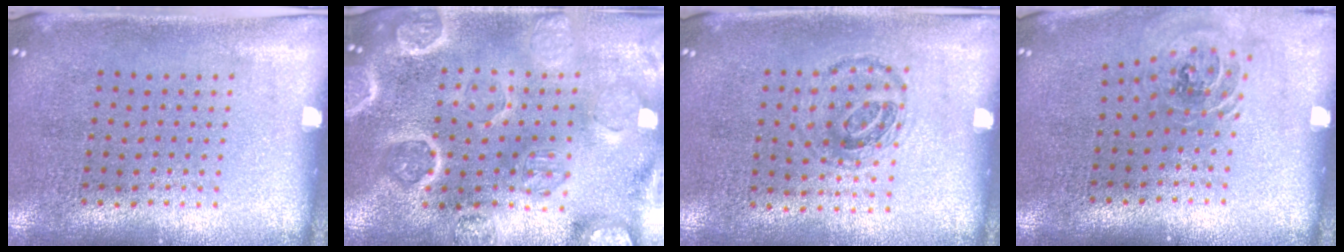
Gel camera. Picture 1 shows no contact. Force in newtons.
{"total": 4.4, "press": 4.0, "slide": 1.9}
{"total": 0.9, "press": 0.8, "slide": 0.5}
{"total": 1.1, "press": 1.1, "slide": 0.2}